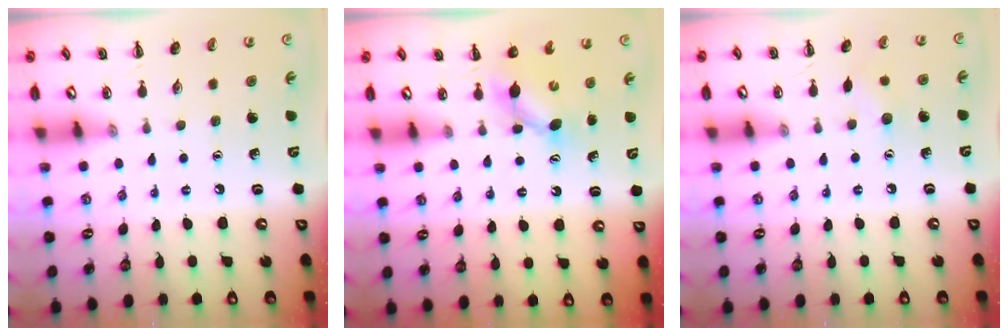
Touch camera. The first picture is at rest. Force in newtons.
{"total": 5.1, "press": 5.1, "slide": 0.6}
{"total": 5.1, "press": 5.0, "slide": 1.1}